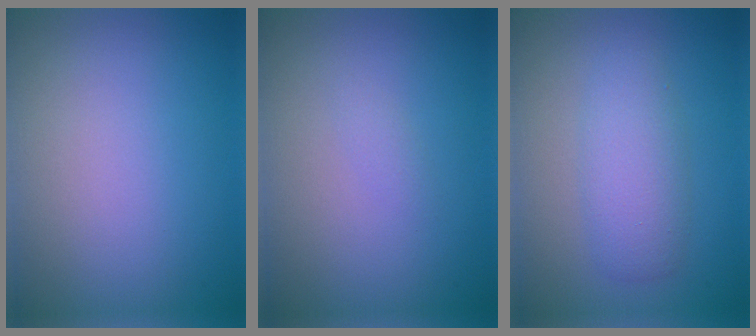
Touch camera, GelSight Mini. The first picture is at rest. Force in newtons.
{"total": 0.6, "press": 0.6, "slide": 0.1}
{"total": 2.3, "press": 2.3, "slide": 0.2}